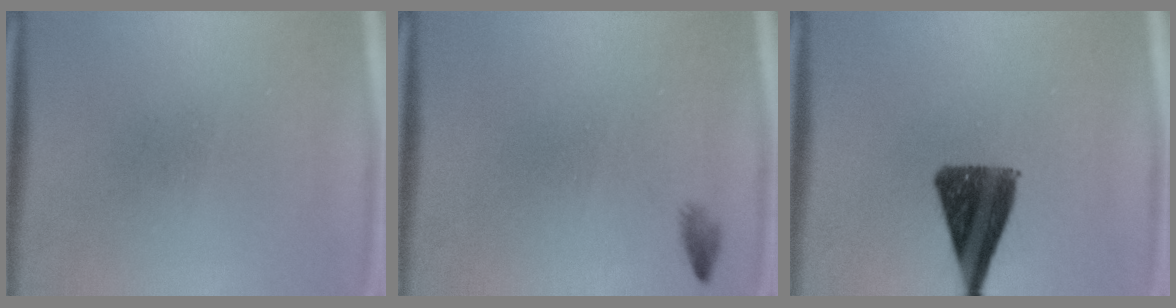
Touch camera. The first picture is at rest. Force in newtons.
{"total": 0.8}
{"total": 11.2}